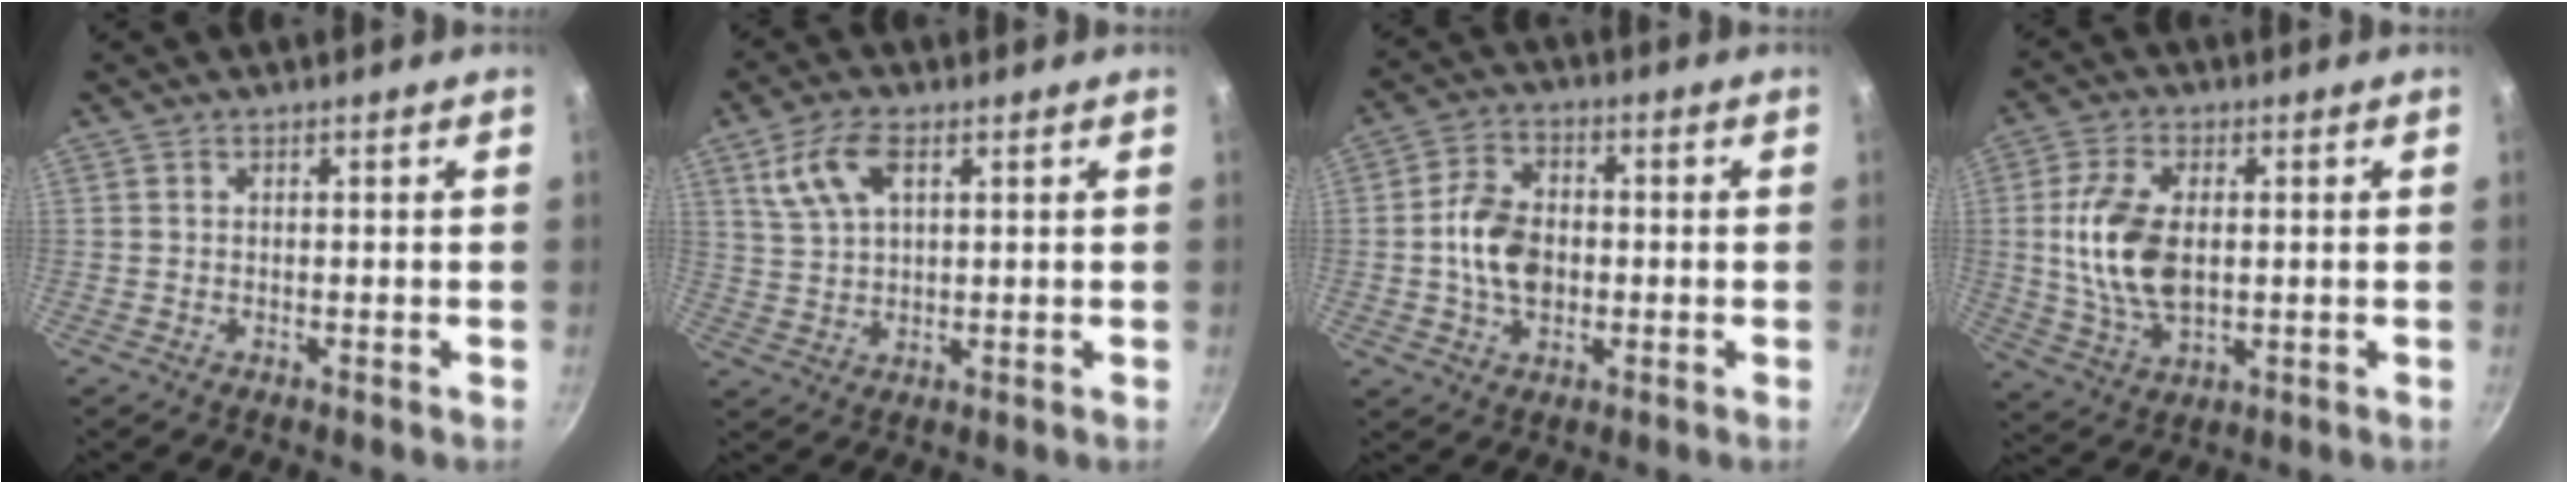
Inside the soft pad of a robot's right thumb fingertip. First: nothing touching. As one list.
[{"total": 7.8, "force": [3.4, 3.9, 5.8], "torque": [-0.120, 0.000, 0.072]}, {"total": 9.8, "force": [-0.6, 6.8, 7.0], "torque": [-0.111, 0.012, -0.016]}, {"total": 12.9, "force": [0.8, 7.2, 10.7], "torque": [-0.214, -0.004, 0.022]}]